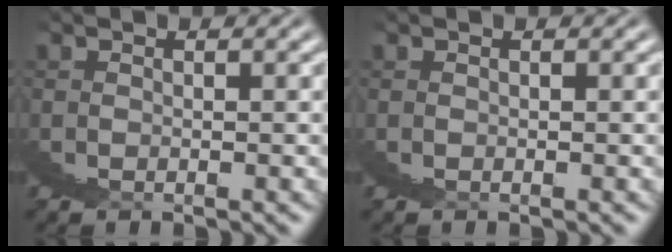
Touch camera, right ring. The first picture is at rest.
{"total": 0.0}